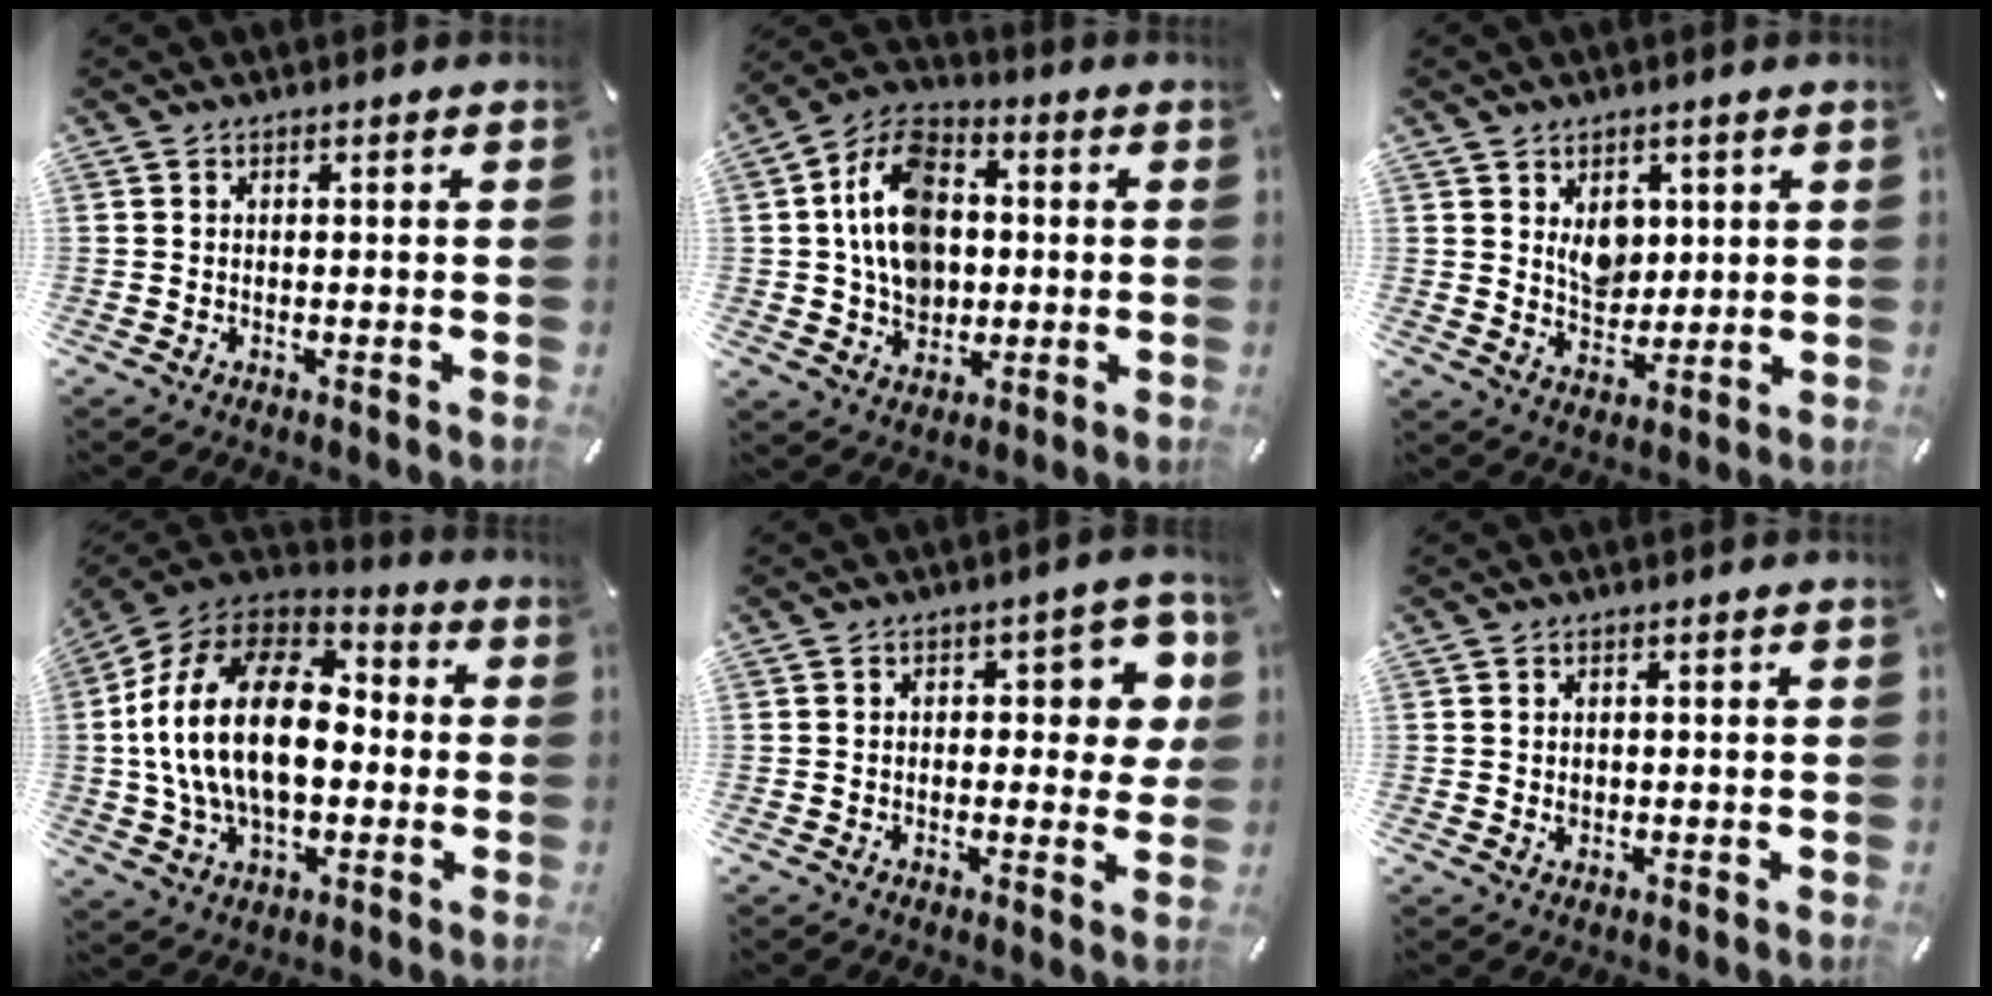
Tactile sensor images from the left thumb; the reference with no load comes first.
{"total": 13.9, "force": [0.4, 11.1, 8.3], "torque": [-0.171, 0.016, 0.007]}
{"total": 7.0, "force": [2.8, 5.6, 3.1], "torque": [-0.044, -0.008, 0.050]}
{"total": 24.3, "force": [-0.3, 15.6, 18.6], "torque": [-0.371, 0.023, -0.004]}
{"total": 8.8, "force": [1.5, 4.2, 7.7], "torque": [-0.087, -0.007, 0.018]}
{"total": 1.2, "force": [0.1, 1.0, 0.6], "torque": [-0.006, 0.000, 0.000]}